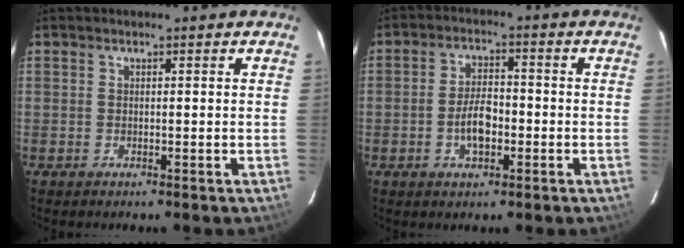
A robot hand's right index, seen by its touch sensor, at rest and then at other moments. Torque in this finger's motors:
{"motor_torque": [1.25, -0.02, 0.44, 0.06]}